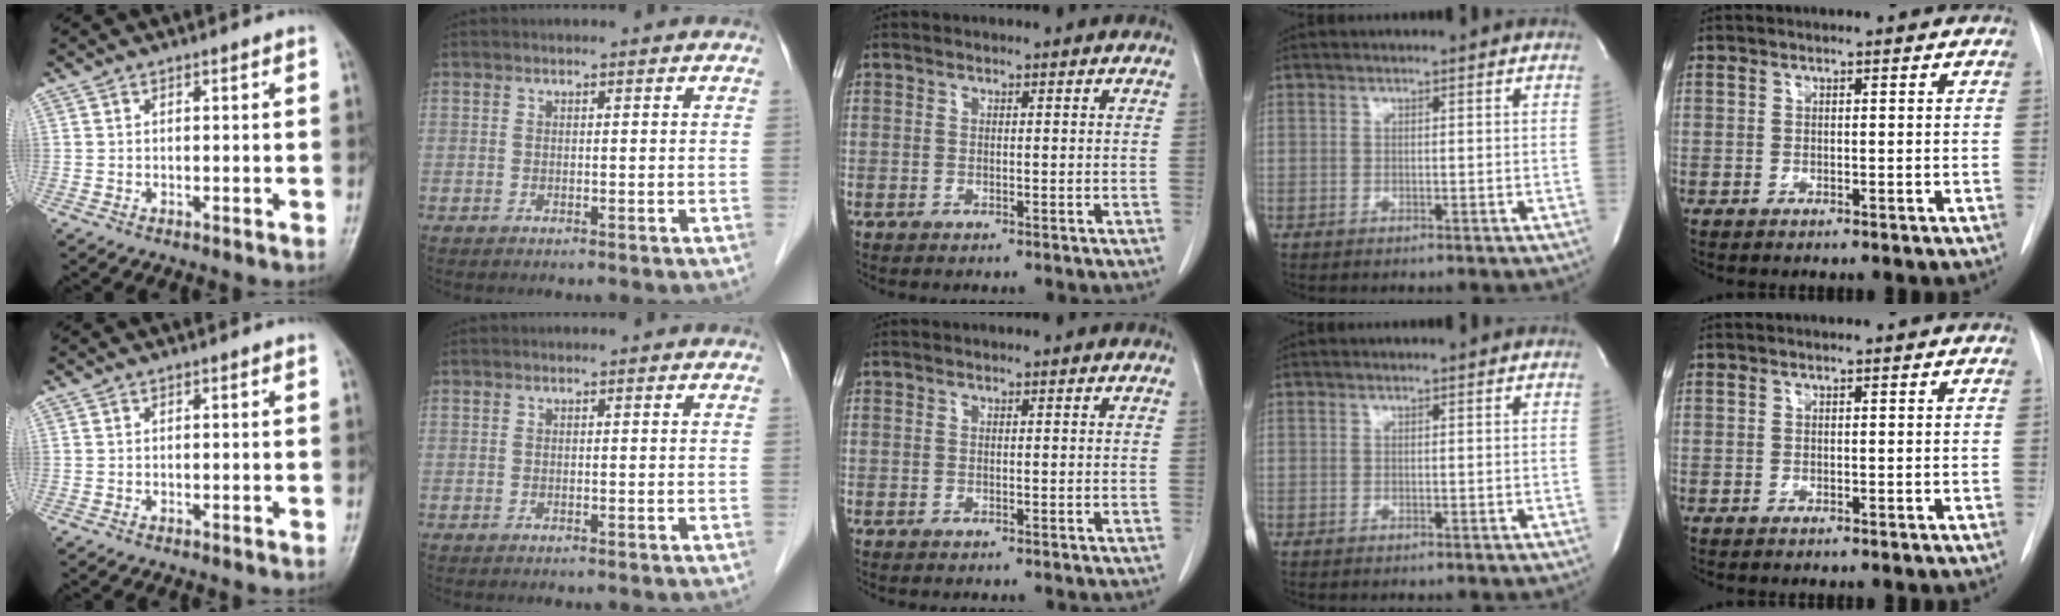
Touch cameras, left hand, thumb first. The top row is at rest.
{}